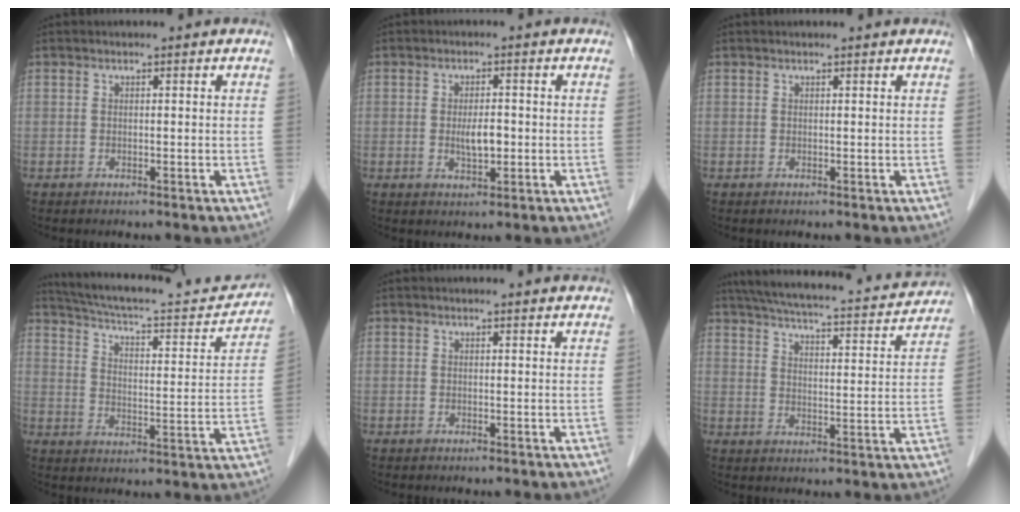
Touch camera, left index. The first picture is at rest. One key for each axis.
{"total": 3.4, "fx": -0.4, "fy": 1.2, "fz": 3.1, "tx": -0.059, "ty": -0.001, "tz": -0.004}
{"total": 1.6, "fx": 1.5, "fy": 0.1, "fz": 0.4, "tx": -0.011, "ty": 0.009, "tz": 0.016}
{"total": 22.8, "fx": 21.3, "fy": 3.0, "fz": 7.6, "tx": -0.118, "ty": -0.028, "tz": 0.289}
{"total": 4.0, "fx": 3.9, "fy": 0.2, "fz": 1.0, "tx": -0.014, "ty": 0.008, "tz": 0.035}
{"total": 21.0, "fx": 18.5, "fy": 3.8, "fz": 9.1, "tx": -0.148, "ty": 0.008, "tz": 0.242}